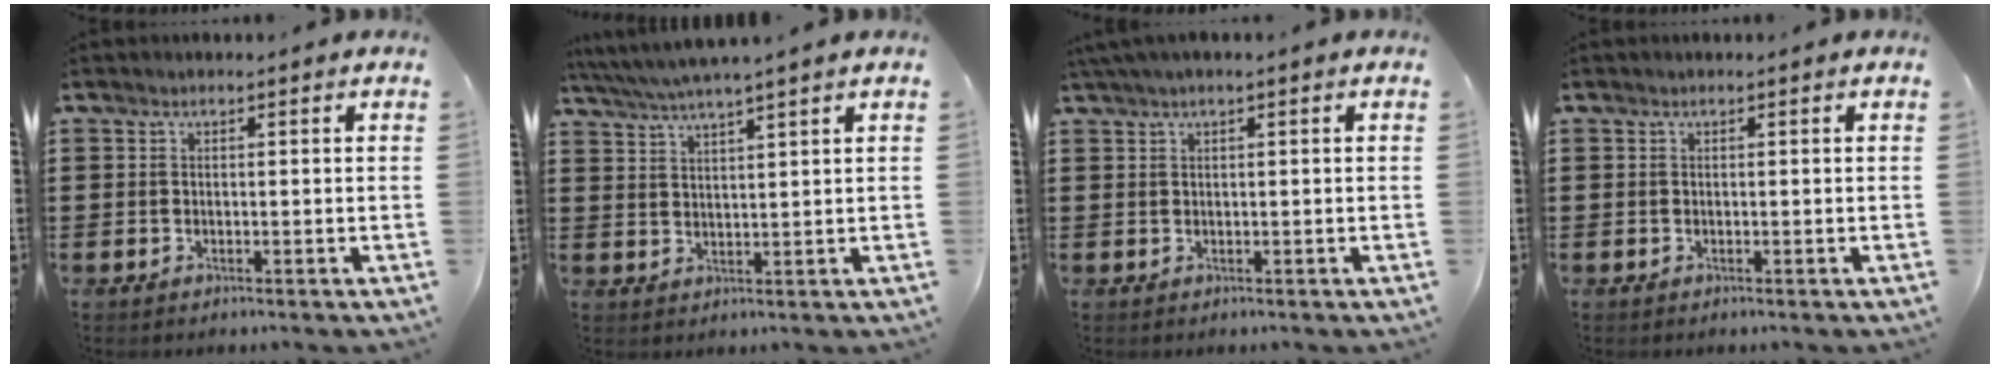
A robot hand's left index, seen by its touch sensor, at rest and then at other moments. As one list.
[{"total": 4.0, "force": [3.4, -0.7, 1.8], "torque": [-0.046, -0.013, 0.061]}, {"total": 1.2, "force": [0.4, 0.0, 1.2], "torque": [-0.020, -0.002, 0.009]}, {"total": 0.0}]